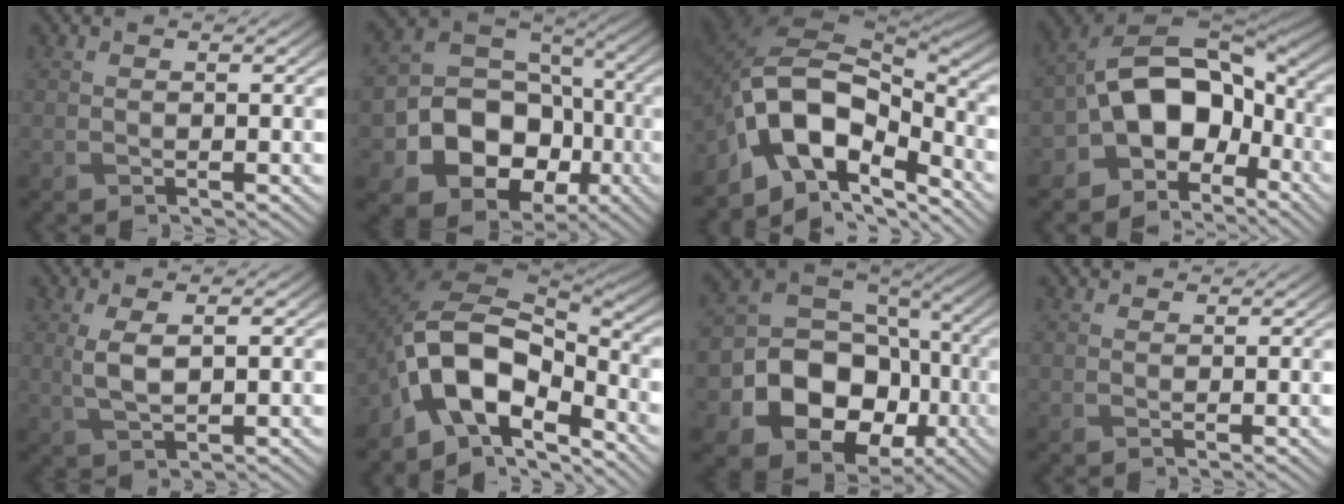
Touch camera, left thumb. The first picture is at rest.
{"total": 13.7, "force": [-4.5, 10.7, 7.4], "torque": [-0.161, -0.037, -0.080]}
{"total": 14.5, "force": [-5.6, 8.4, 10.5], "torque": [-0.202, -0.018, -0.110]}
{"total": 14.1, "force": [-4.4, 9.7, 9.2], "torque": [-0.162, -0.007, -0.093]}
{"total": 3.3, "force": [0.6, 1.1, 3.1], "torque": [-0.076, 0.000, 0.018]}
{"total": 13.4, "force": [-6.1, 7.5, 9.3], "torque": [-0.171, -0.012, -0.122]}
{"total": 15.0, "force": [-4.5, 12.0, 7.9], "torque": [-0.168, -0.038, -0.088]}
{"total": 0.9, "force": [0.8, 0.3, 0.1], "torque": [-0.004, 0.001, 0.015]}